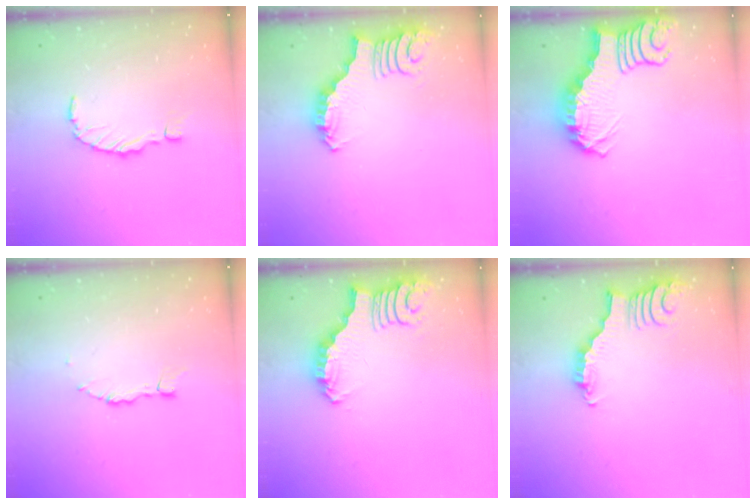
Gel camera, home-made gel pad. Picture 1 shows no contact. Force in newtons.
{"total": 2.7, "press": 2.7, "slide": 0.5}
{"total": 2.8, "press": 2.8, "slide": 0.5}
{"total": 2.9, "press": 2.8, "slide": 0.3}
{"total": 2.7, "press": 2.7, "slide": 0.1}
{"total": 2.2, "press": 2.2, "slide": 0.4}